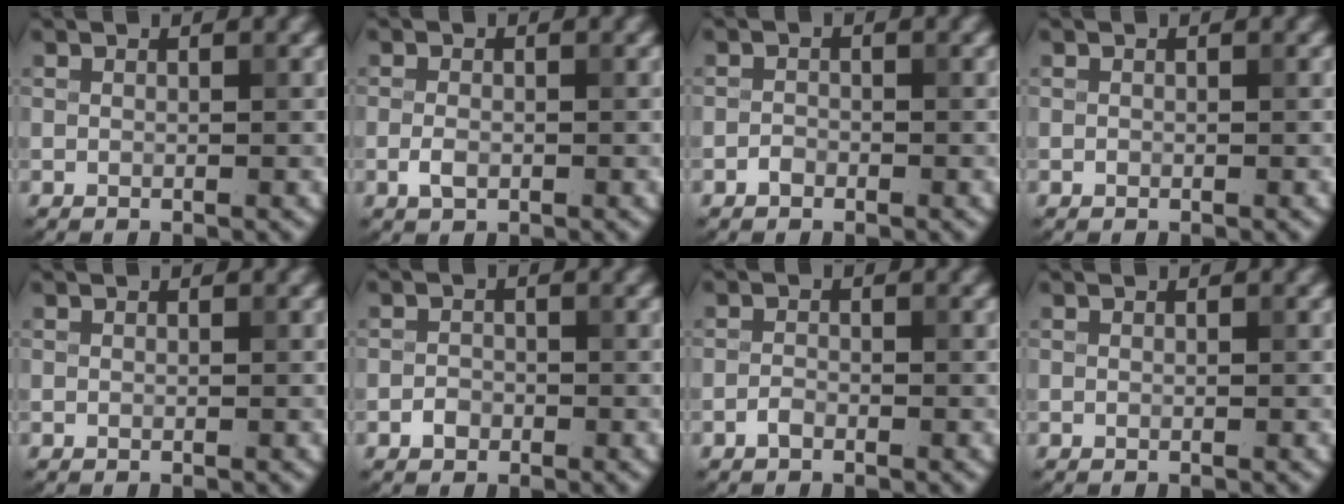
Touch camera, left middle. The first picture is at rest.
{"total": 1.6, "force": [-0.5, 0.9, 1.1], "torque": [-0.021, 0.000, -0.012]}
{"total": 0.9, "force": [-0.6, 0.6, 0.3], "torque": [-0.003, 0.001, -0.013]}
{"total": 0.0}
{"total": 0.0}
{"total": 1.2, "force": [-0.7, 0.9, 0.4], "torque": [-0.004, 0.002, -0.014]}
{"total": 1.0, "force": [-0.7, 0.4, 0.5], "torque": [-0.009, 0.002, -0.016]}
{"total": 0.0}